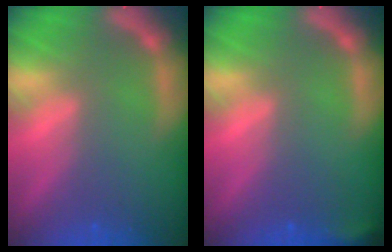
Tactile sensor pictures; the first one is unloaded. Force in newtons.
{"total": 1.9}